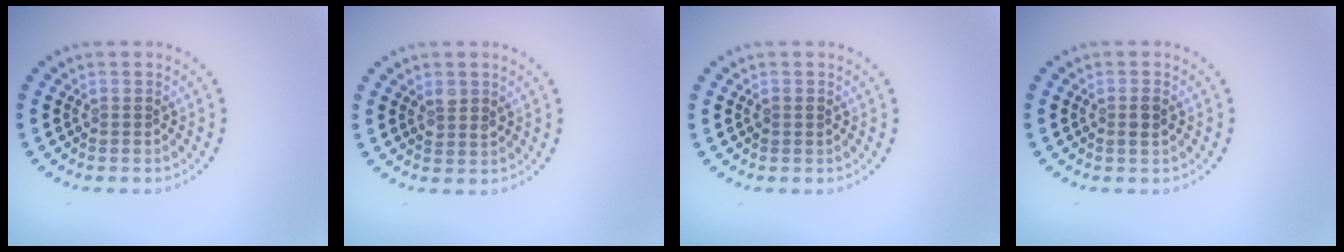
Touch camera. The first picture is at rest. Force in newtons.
{"total": 1.4, "press": 1.3, "slide": 0.5}
{"total": 0.7, "press": 0.7, "slide": 0.1}
{"total": 1.1, "press": 1.0, "slide": 0.2}